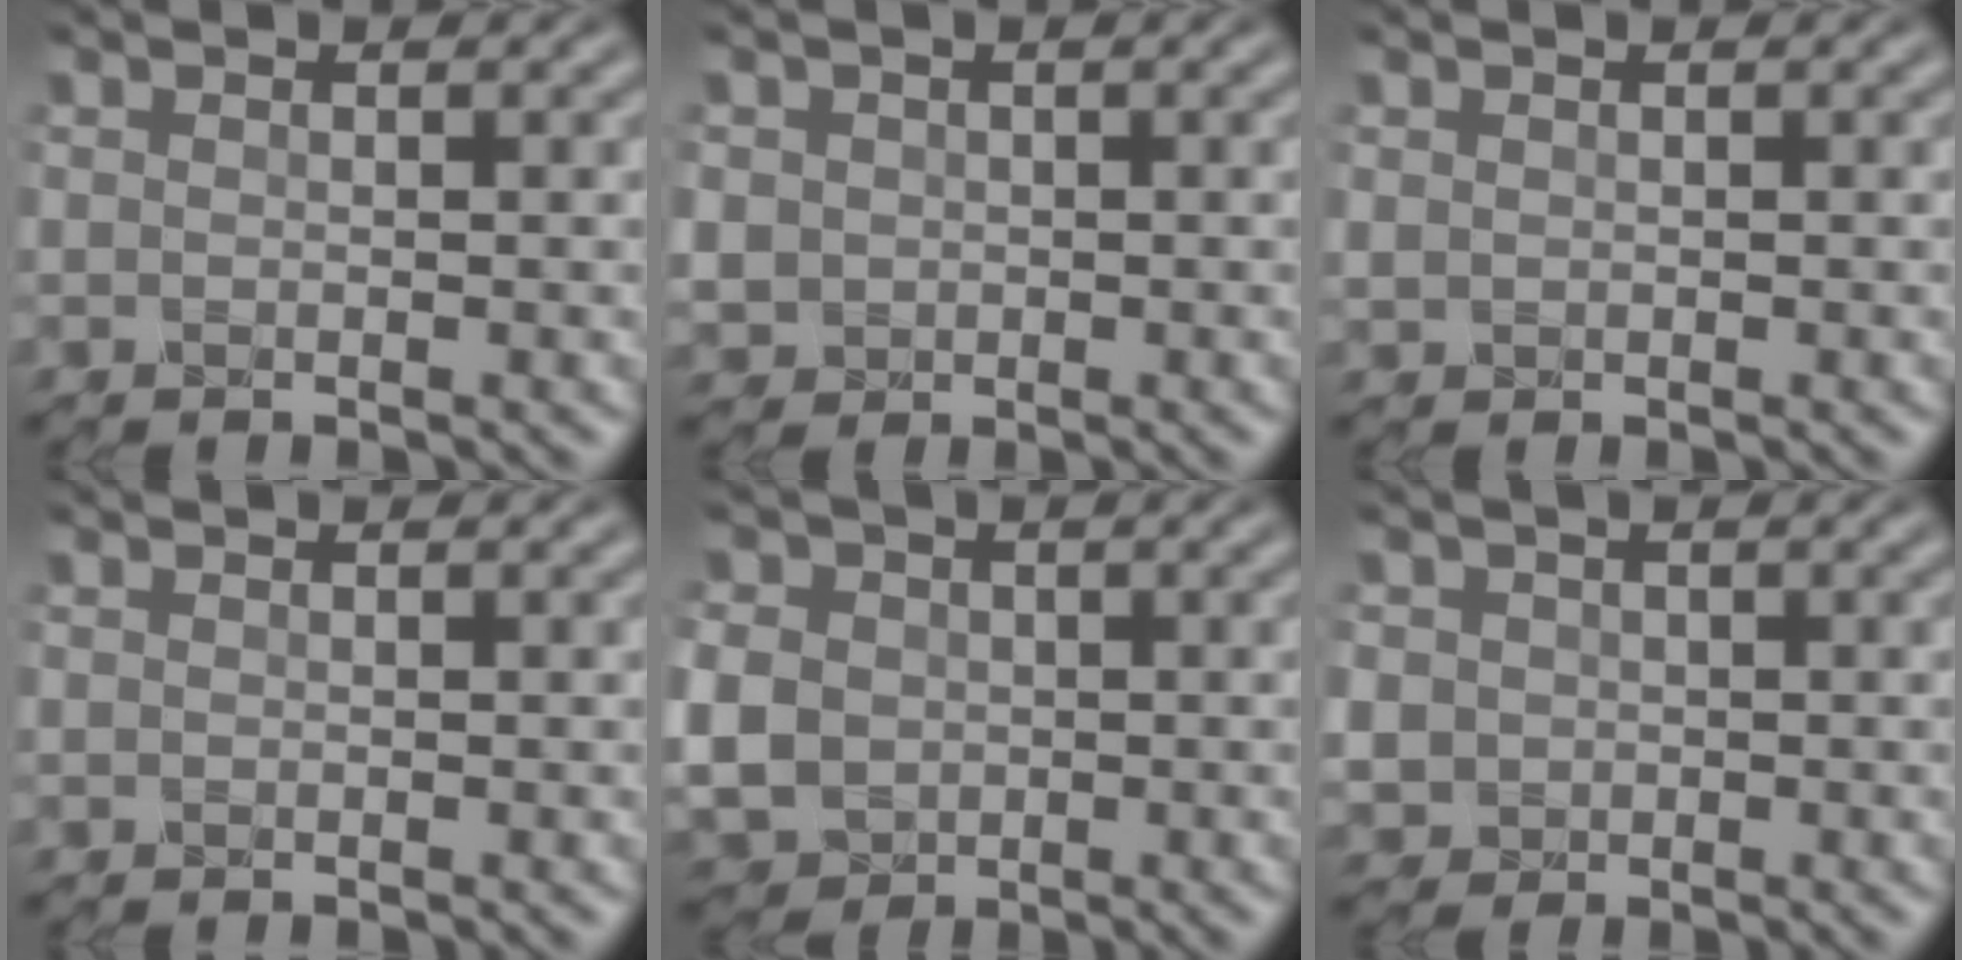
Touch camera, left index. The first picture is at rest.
{"total": 2.1, "force": [0.1, 2.1, 0.5], "torque": [-0.009, -0.003, 0.005]}
{"total": 0.5, "force": [0.2, 0.5, 0.2], "torque": [-0.003, -0.002, 0.007]}
{"total": 0.0}
{"total": 5.5, "force": [-0.5, 4.8, 2.7], "torque": [-0.084, -0.001, -0.014]}
{"total": 3.2, "force": [0.0, 3.1, 0.9], "torque": [-0.021, 0.004, -0.006]}